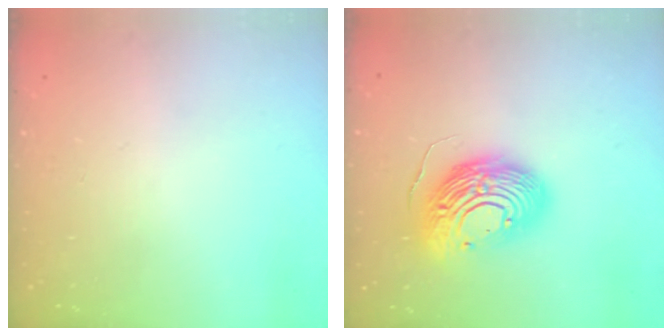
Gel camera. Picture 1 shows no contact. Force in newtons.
{"total": 17.4, "press": 17.3, "slide": 1.8}